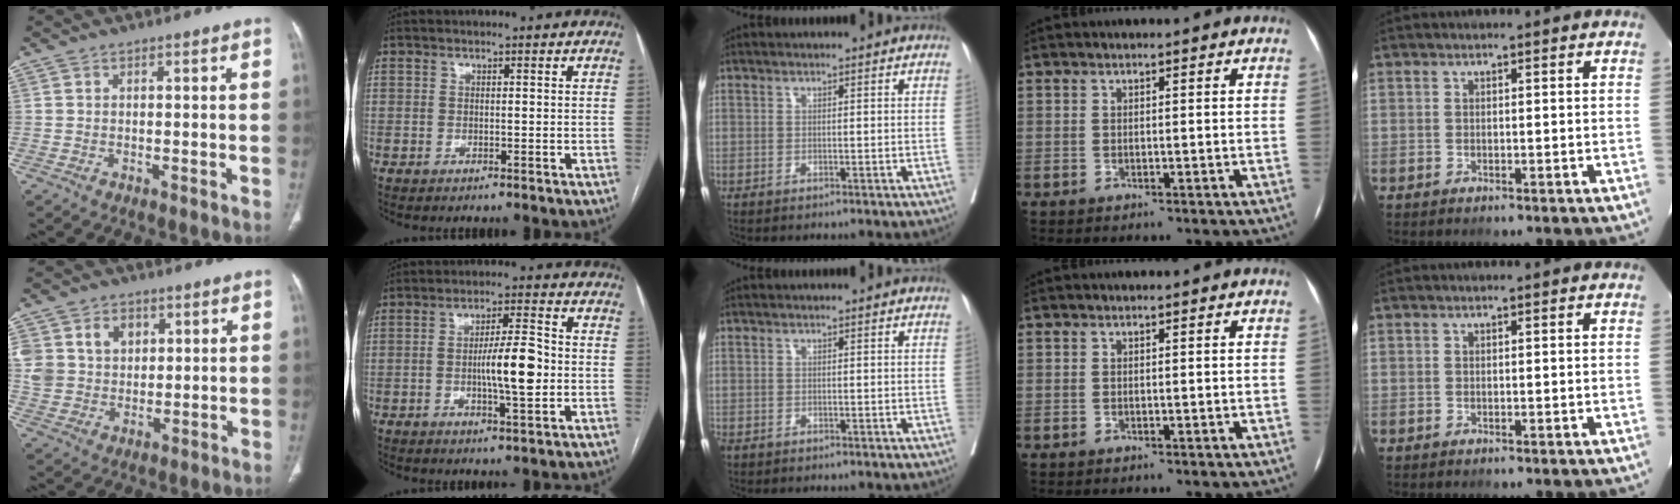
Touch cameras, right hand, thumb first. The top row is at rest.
{"thumb": {"total": 11.0, "force": [3.6, 8.9, 5.4], "torque": [-0.086, -0.005, 0.077]}, "index": {"total": 8.3, "force": [-1.1, 1.4, 8.1], "torque": [-0.137, 0.006, -0.020]}, "middle": {"total": 0.6, "force": [-0.4, 0.4, 0.2], "torque": [-0.009, 0.001, -0.007]}}